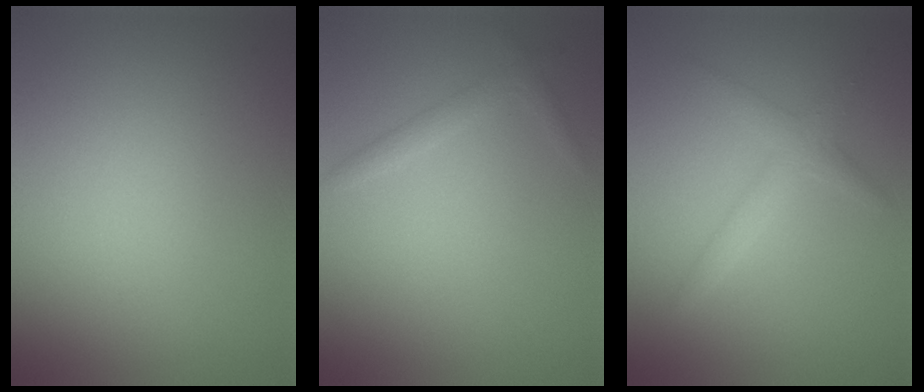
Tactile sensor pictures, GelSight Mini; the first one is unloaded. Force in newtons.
{"total": 1.3, "press": 1.3, "slide": 0.1}
{"total": 2.0, "press": 2.0, "slide": 0.1}